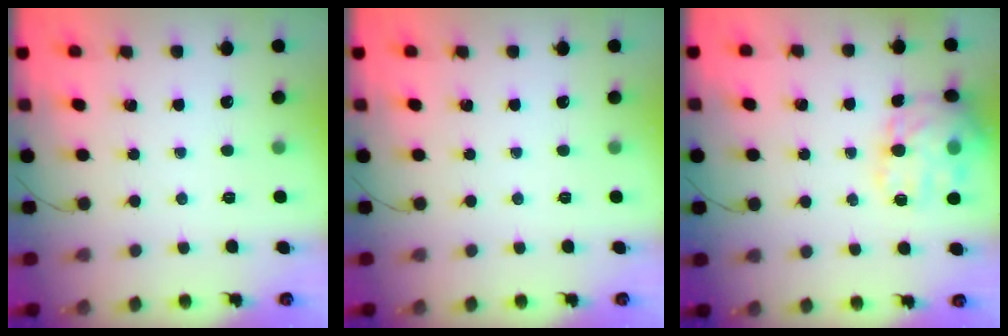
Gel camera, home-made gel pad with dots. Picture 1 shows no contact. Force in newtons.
{"total": 0.0}
{"total": 18.4, "press": 18.3, "slide": 1.6}